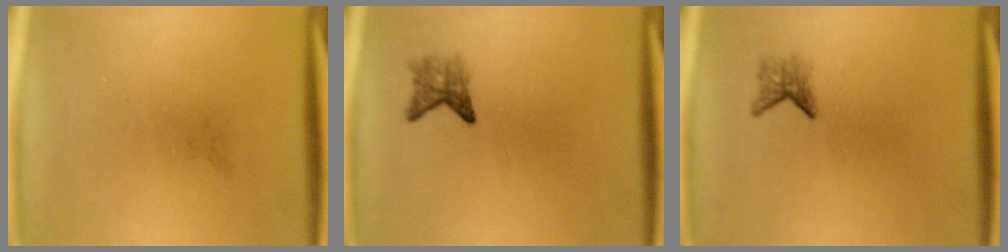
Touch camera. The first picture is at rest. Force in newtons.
{"total": 2.3}
{"total": 1.6}